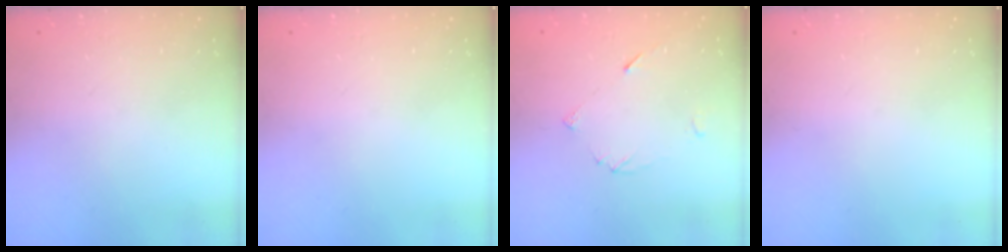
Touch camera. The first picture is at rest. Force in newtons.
{"total": 0.0}
{"total": 4.0, "press": 3.9, "slide": 0.6}
{"total": 0.0}